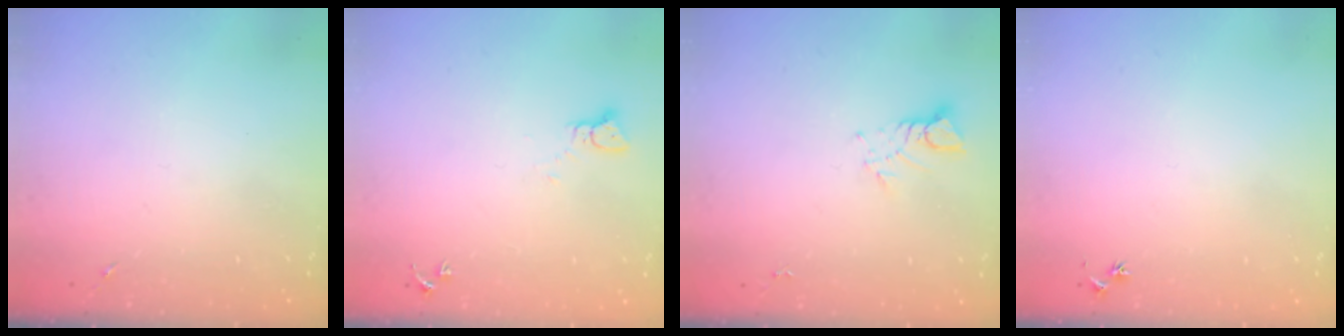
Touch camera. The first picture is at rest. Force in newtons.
{"total": 2.2, "press": 2.2, "slide": 0.2}
{"total": 3.8, "press": 3.7, "slide": 0.3}
{"total": 2.5, "press": 2.5, "slide": 0.3}